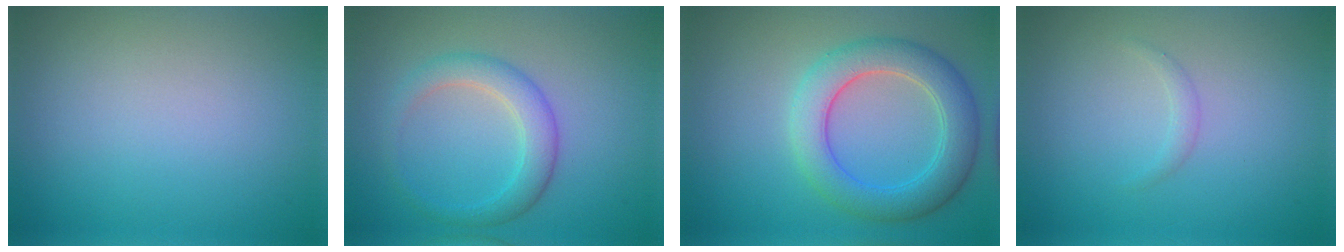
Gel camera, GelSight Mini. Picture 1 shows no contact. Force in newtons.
{"total": 3.2, "press": 3.2, "slide": 0.1}
{"total": 5.5, "press": 5.5, "slide": 0.2}
{"total": 0.8, "press": 0.8, "slide": 0.1}